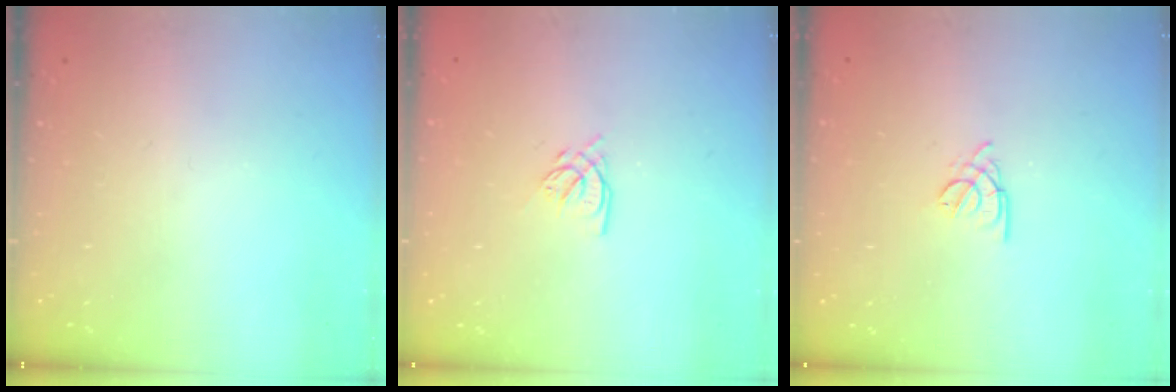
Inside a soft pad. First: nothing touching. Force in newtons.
{"total": 4.2, "press": 4.1, "slide": 0.4}
{"total": 1.8, "press": 1.7, "slide": 0.5}